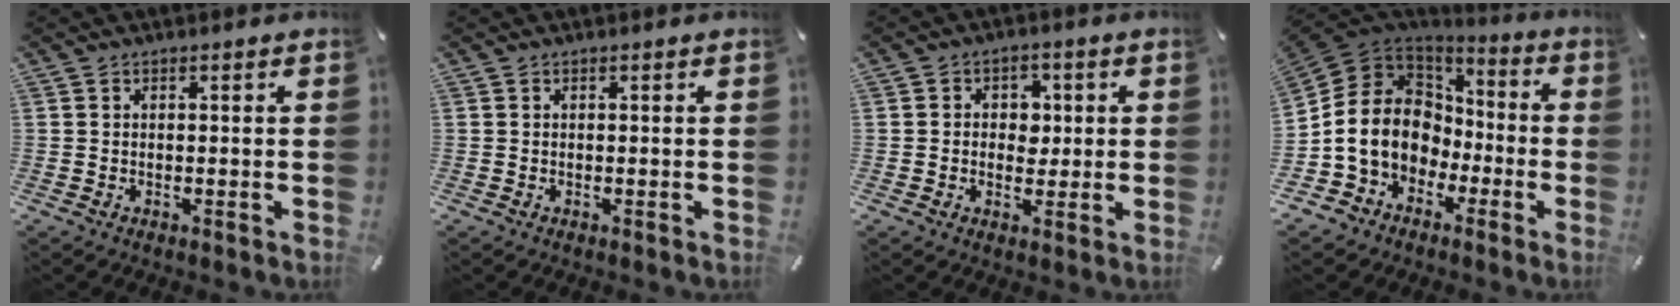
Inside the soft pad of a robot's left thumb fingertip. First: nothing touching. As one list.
[{"total": 0.0}, {"total": 5.3, "force": [0.1, 4.7, 2.5], "torque": [-0.033, 0.004, -0.003]}, {"total": 13.6, "force": [-2.3, 12.0, 5.9], "torque": [-0.144, 0.002, -0.037]}]